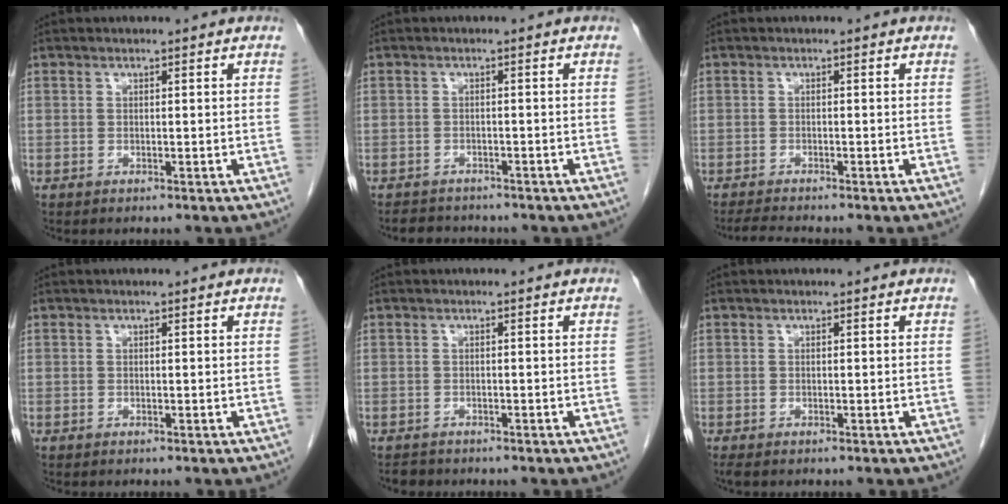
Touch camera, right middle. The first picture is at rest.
{"total": 3.9, "force": [-3.6, 1.5, 0.5], "torque": [-0.011, -0.007, -0.052]}
{"total": 2.3, "force": [-2.2, -0.5, 0.7], "torque": [-0.024, -0.015, -0.040]}
{"total": 0.0}
{"total": 1.4, "force": [-1.3, 0.6, 0.0], "torque": [-0.010, -0.005, -0.019]}
{"total": 0.8, "force": [-0.7, 0.3, 0.4], "torque": [-0.006, -0.002, -0.012]}